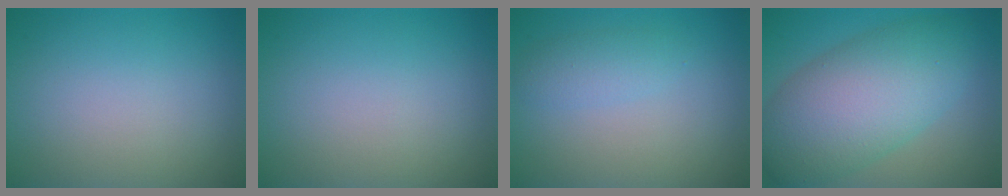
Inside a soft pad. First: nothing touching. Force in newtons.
{"total": 0.0}
{"total": 1.8, "press": 1.8, "slide": 0.1}
{"total": 9.4, "press": 9.4, "slide": 0.2}